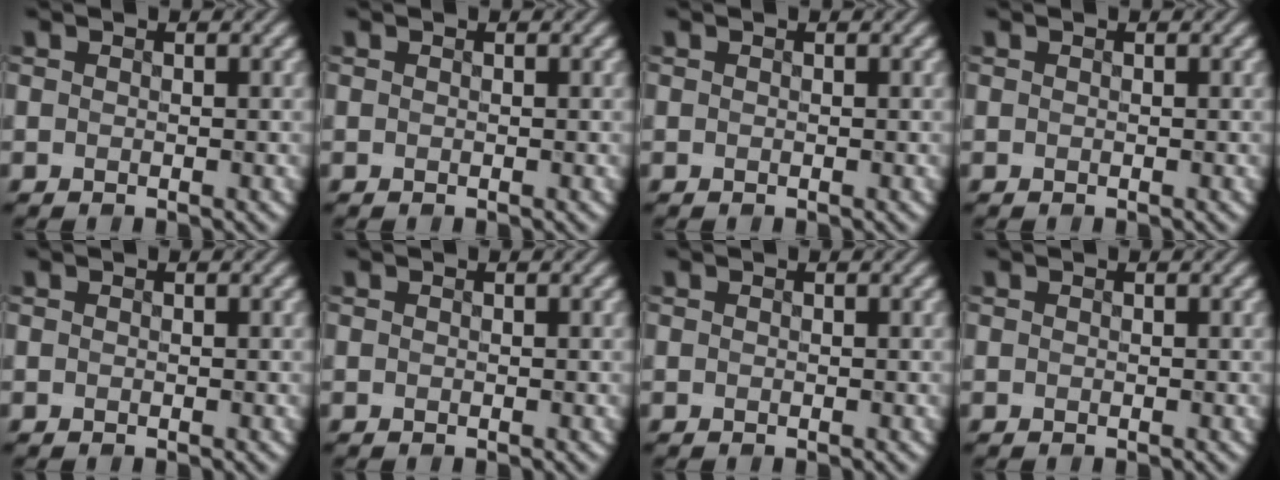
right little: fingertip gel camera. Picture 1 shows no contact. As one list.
[{"total": 0.0}, {"total": 0.0}, {"total": 0.0}, {"total": 0.0}, {"total": 0.0}, {"total": 0.0}, {"total": 0.0}]